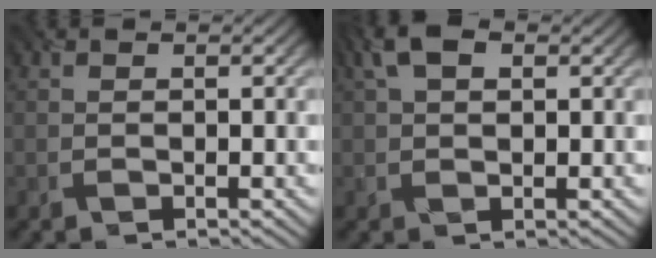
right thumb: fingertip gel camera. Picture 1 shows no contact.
{"total": 3.3, "force": [1.6, 2.1, 2.0], "torque": [-0.045, 0.006, 0.028]}